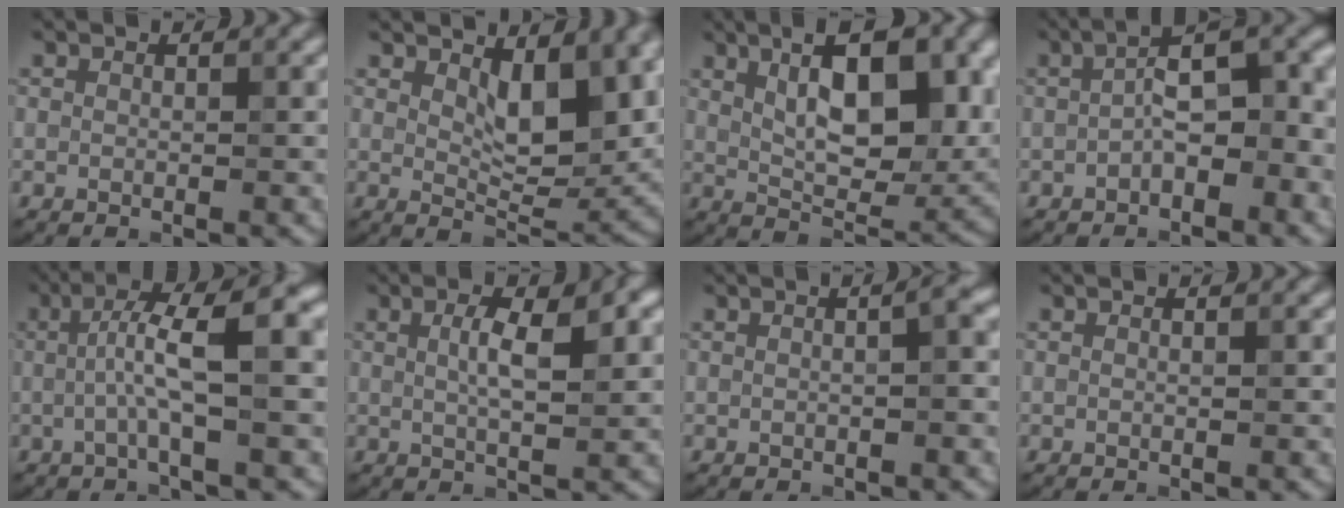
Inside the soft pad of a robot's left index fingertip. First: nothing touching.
{"total": 6.9, "force": [2.5, 3.1, 5.7], "torque": [-0.088, -0.011, 0.046]}
{"total": 10.9, "force": [3.4, 4.9, 9.1], "torque": [-0.123, 0.003, 0.051]}
{"total": 6.2, "force": [-1.2, 2.4, 5.5], "torque": [-0.077, 0.020, -0.032]}
{"total": 7.2, "force": [0.2, 1.4, 7.0], "torque": [-0.117, 0.023, -0.006]}
{"total": 4.3, "force": [1.0, 1.0, 4.1], "torque": [-0.069, 0.003, 0.016]}
{"total": 2.5, "force": [0.0, 0.6, 2.4], "torque": [-0.031, 0.007, -0.006]}
{"total": 0.5, "force": [0.1, 0.1, 0.5], "torque": [-0.010, -0.005, -0.006]}